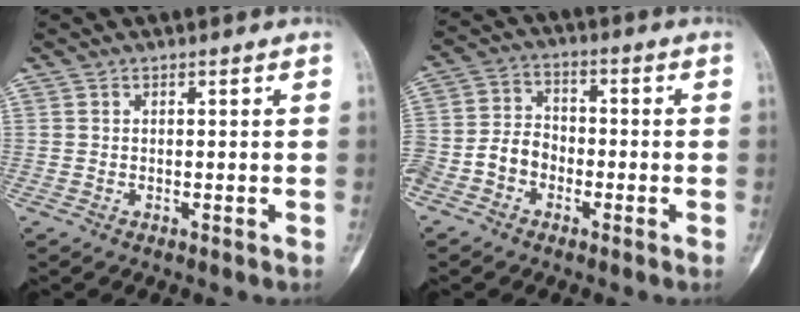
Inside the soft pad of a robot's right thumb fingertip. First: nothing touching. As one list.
[{"total": 10.5, "force": [-4.3, 8.2, 5.0], "torque": [-0.096, 0.038, -0.085]}]